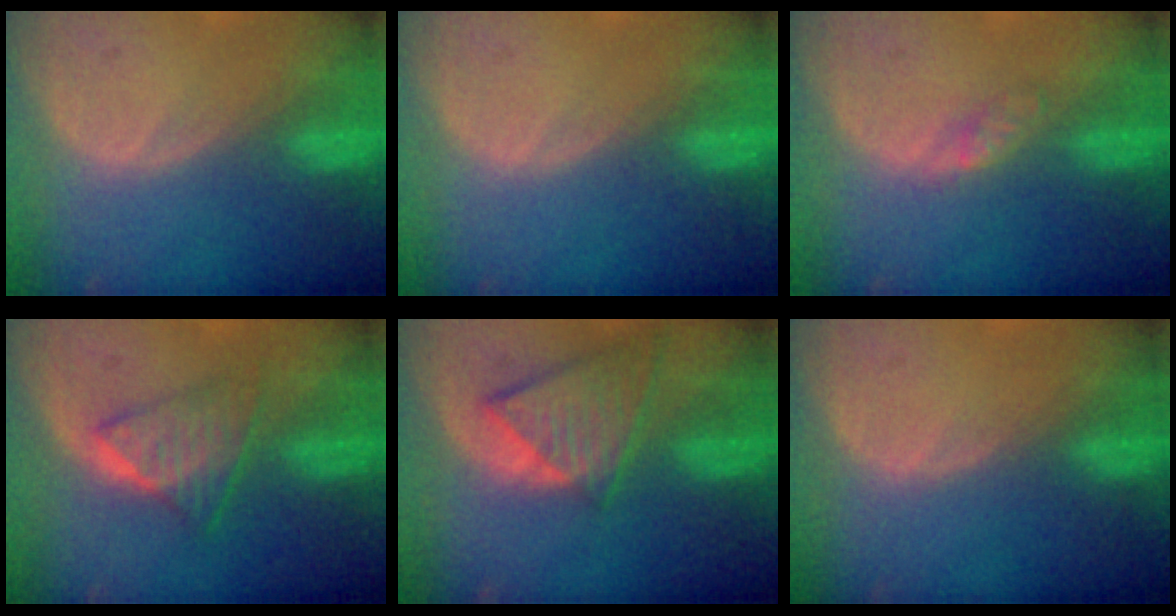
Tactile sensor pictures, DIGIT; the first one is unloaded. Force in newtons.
{"total": 0.0}
{"total": 2.0, "press": 2.0, "slide": 0.1}
{"total": 6.3, "press": 5.4, "slide": 3.1}
{"total": 8.6, "press": 7.5, "slide": 4.2}
{"total": 0.0}